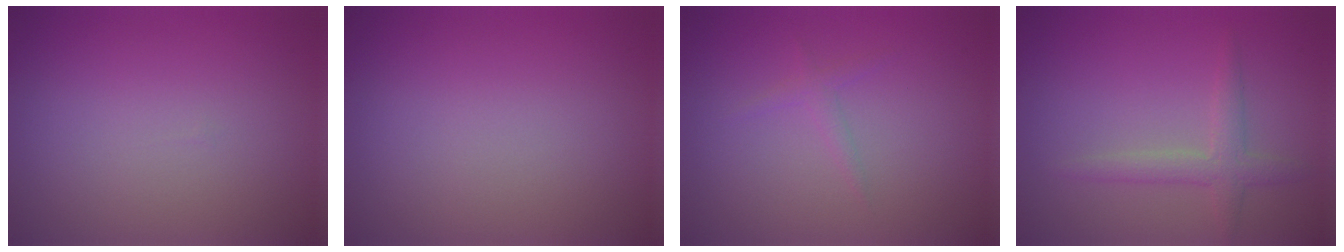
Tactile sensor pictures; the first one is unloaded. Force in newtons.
{"total": 0.0}
{"total": 0.9, "press": 0.9, "slide": 0.1}
{"total": 2.3, "press": 2.3, "slide": 0.1}